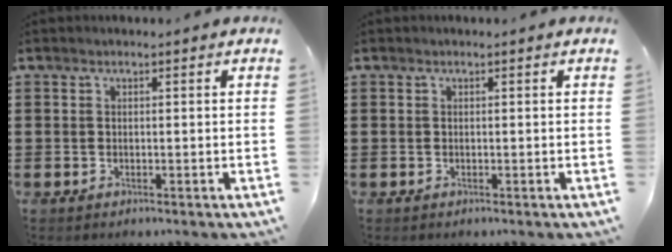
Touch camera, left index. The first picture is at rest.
{"total": 0.0}